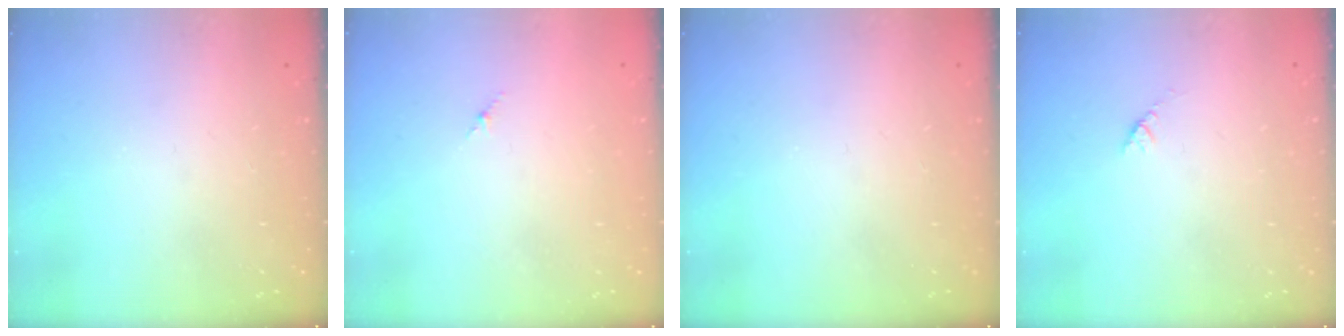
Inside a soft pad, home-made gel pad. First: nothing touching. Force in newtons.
{"total": 1.8, "press": 1.7, "slide": 0.6}
{"total": 0.0}
{"total": 2.7, "press": 2.6, "slide": 0.4}